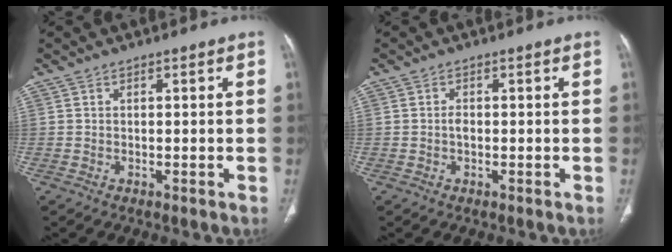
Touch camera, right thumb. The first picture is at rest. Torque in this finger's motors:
{"motor_torque": [0.56, 0.75, 0.17, 0.00, 0.00]}